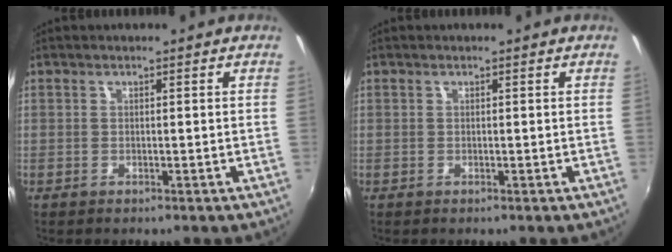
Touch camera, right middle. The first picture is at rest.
{"total": 0.0}